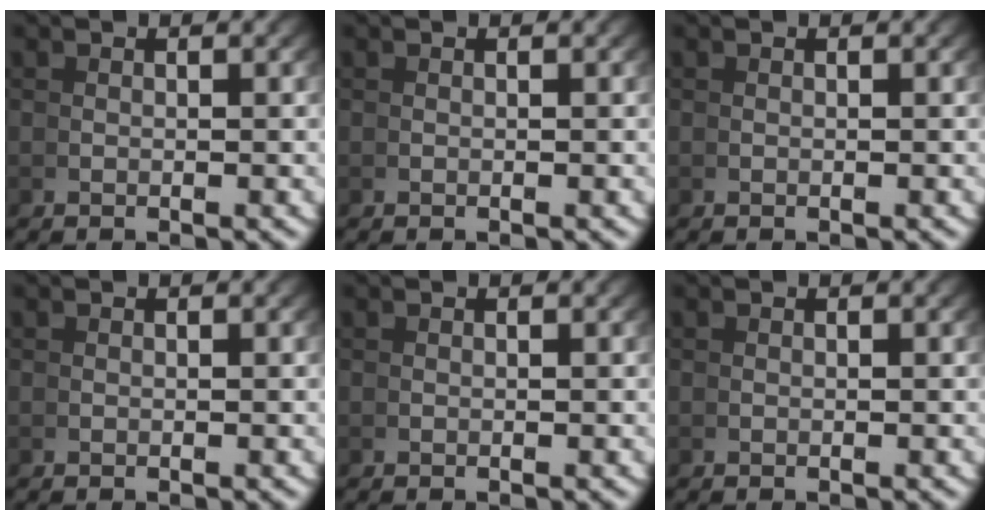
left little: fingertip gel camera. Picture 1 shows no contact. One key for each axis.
{"total": 0.0}
{"total": 0.0}
{"total": 0.0}
{"total": 0.0}
{"total": 0.0}